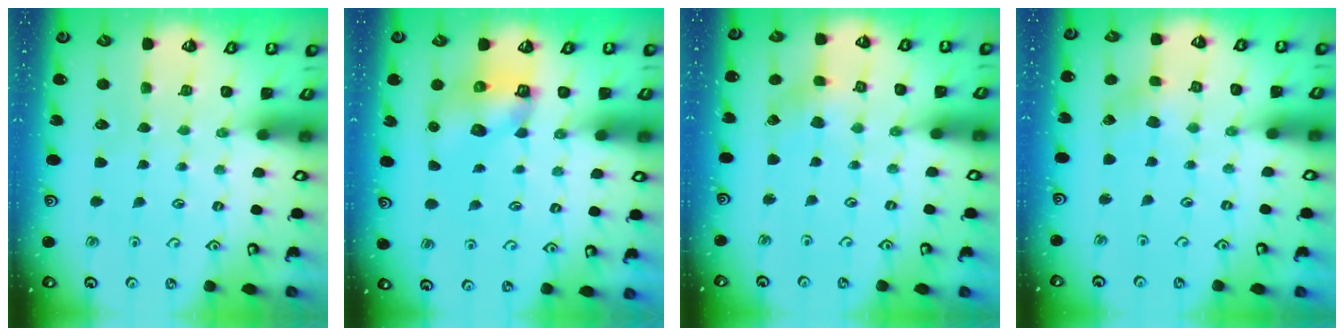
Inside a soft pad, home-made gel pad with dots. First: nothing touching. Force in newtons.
{"total": 7.3, "press": 7.2, "slide": 1.0}
{"total": 2.9, "press": 2.8, "slide": 0.2}
{"total": 2.3, "press": 2.3, "slide": 0.4}